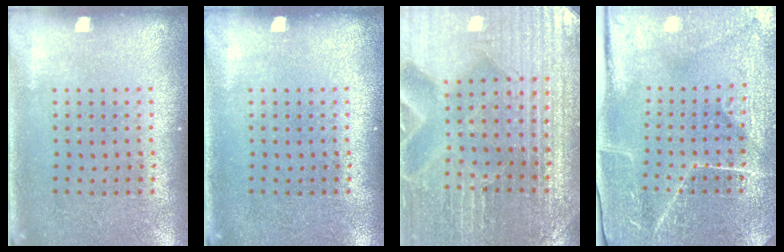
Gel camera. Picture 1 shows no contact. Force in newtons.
{"total": 0.0}
{"total": 3.6, "press": 3.6, "slide": 0.4}
{"total": 3.8, "press": 3.8, "slide": 0.2}